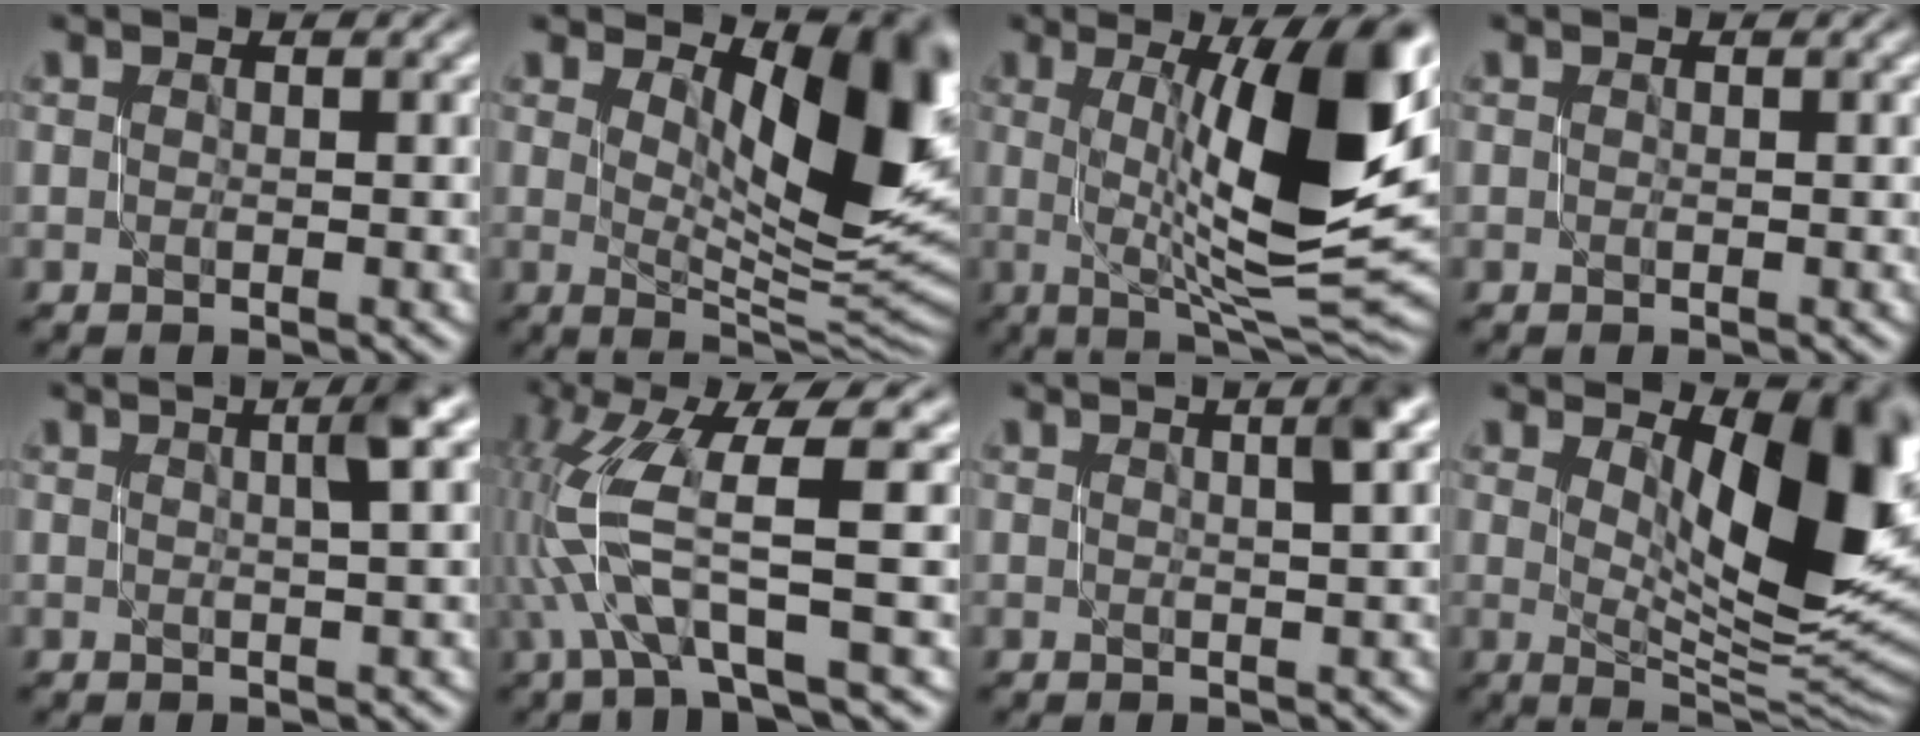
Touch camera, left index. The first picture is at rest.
{"total": 10.6, "force": [3.3, 4.0, 9.2], "torque": [-0.119, -0.012, 0.066]}
{"total": 13.0, "force": [2.0, 3.2, 12.4], "torque": [-0.163, -0.004, 0.036]}
{"total": 0.0}
{"total": 3.1, "force": [0.7, 0.3, 3.0], "torque": [-0.040, 0.007, 0.013]}
{"total": 8.1, "force": [-1.5, 1.7, 7.8], "torque": [-0.171, 0.003, -0.028]}
{"total": 3.0, "force": [1.0, 0.6, 2.8], "torque": [-0.026, 0.008, 0.011]}
{"total": 11.7, "force": [3.2, 4.8, 10.2], "torque": [-0.126, -0.012, 0.062]}